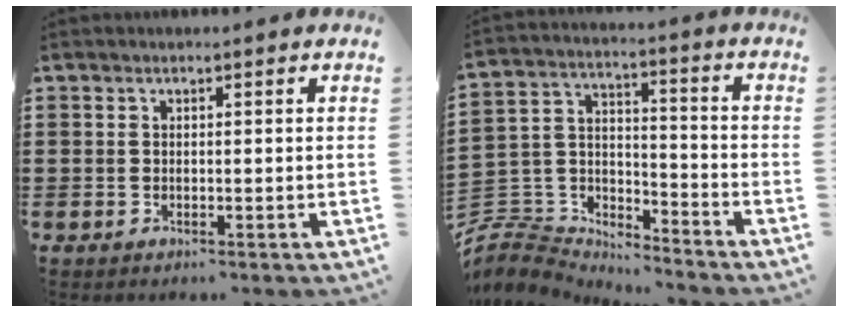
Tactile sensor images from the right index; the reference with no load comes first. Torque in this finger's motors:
{"motor_torque": [-2.06, 0.07, -1.05, -0.21]}